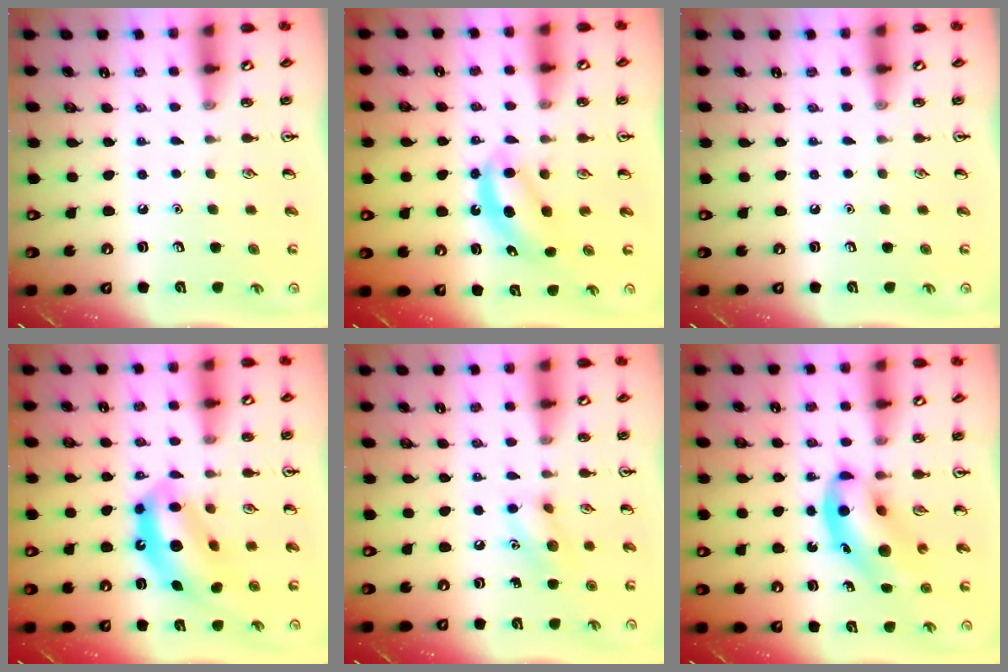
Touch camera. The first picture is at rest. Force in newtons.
{"total": 5.0, "press": 4.9, "slide": 1.0}
{"total": 0.0}
{"total": 11.1, "press": 10.5, "slide": 3.6}
{"total": 8.5, "press": 8.4, "slide": 1.0}
{"total": 9.7, "press": 9.4, "slide": 2.5}